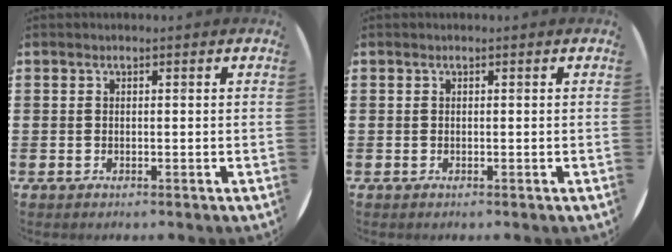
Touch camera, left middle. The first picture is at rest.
{"total": 0.0}